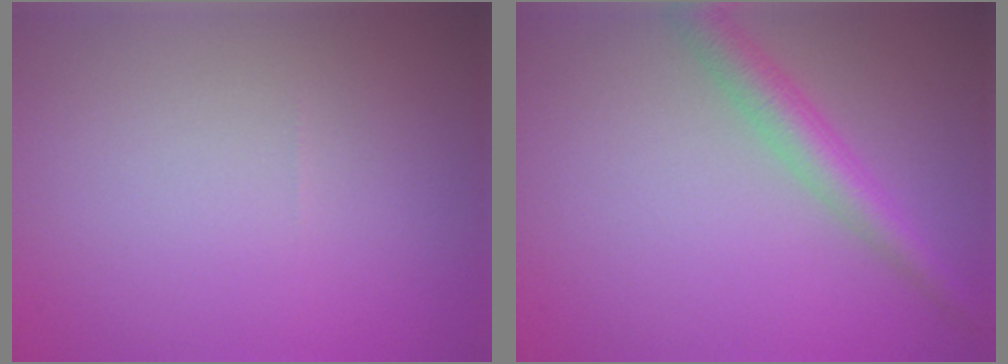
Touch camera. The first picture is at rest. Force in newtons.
{"total": 3.4, "press": 3.4, "slide": 0.1}